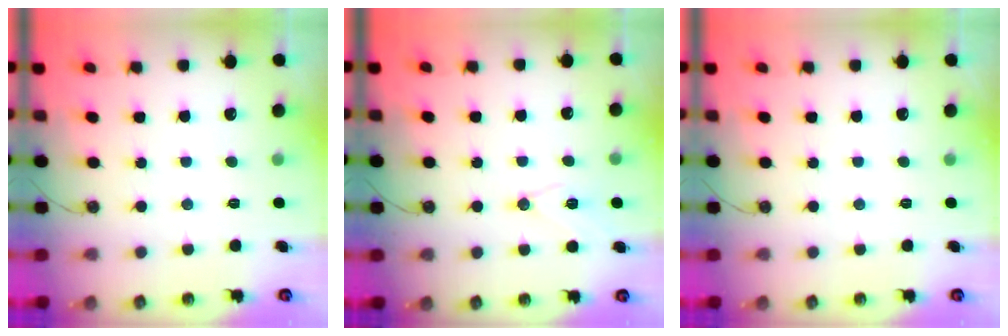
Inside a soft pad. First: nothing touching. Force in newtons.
{"total": 10.7, "press": 10.1, "slide": 3.3}
{"total": 0.0}